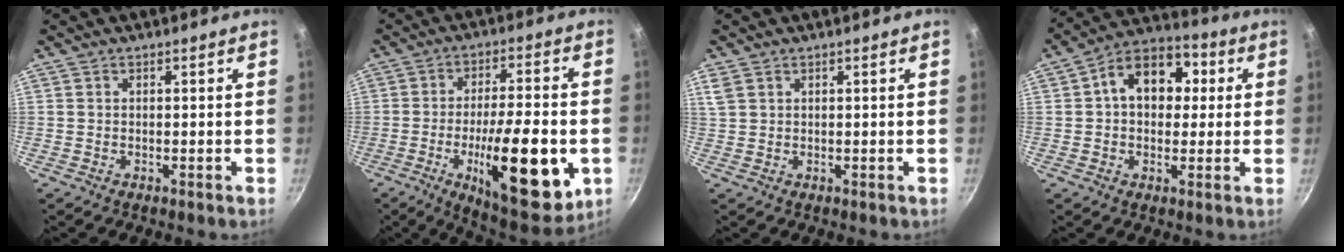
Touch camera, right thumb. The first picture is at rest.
{"total": 24.7, "force": [-6.5, 8.7, 22.2], "torque": [-0.323, 0.012, -0.091]}
{"total": 2.9, "force": [1.5, 1.9, 1.6], "torque": [-0.033, 0.002, 0.037]}
{"total": 12.8, "force": [2.2, 9.2, 8.6], "torque": [-0.083, 0.025, 0.016]}